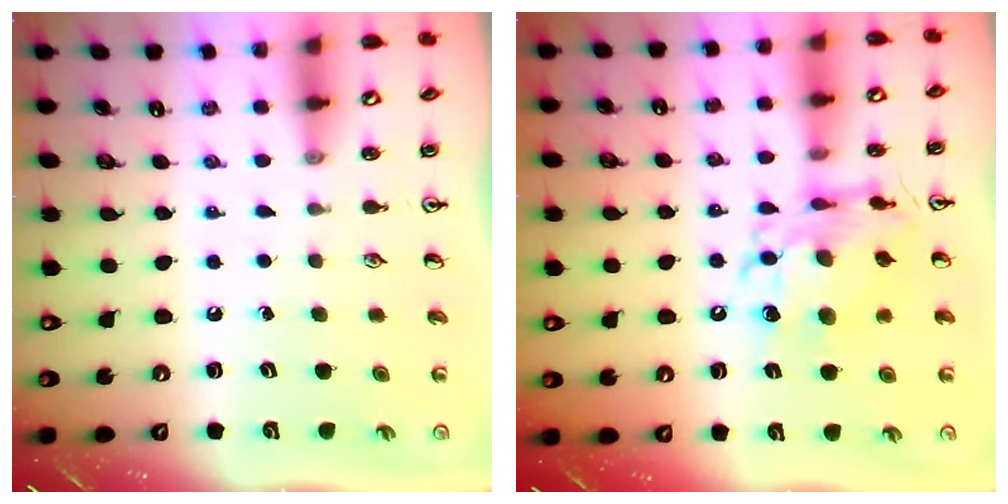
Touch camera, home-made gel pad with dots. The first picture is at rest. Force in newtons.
{"total": 12.1, "press": 12.0, "slide": 1.3}